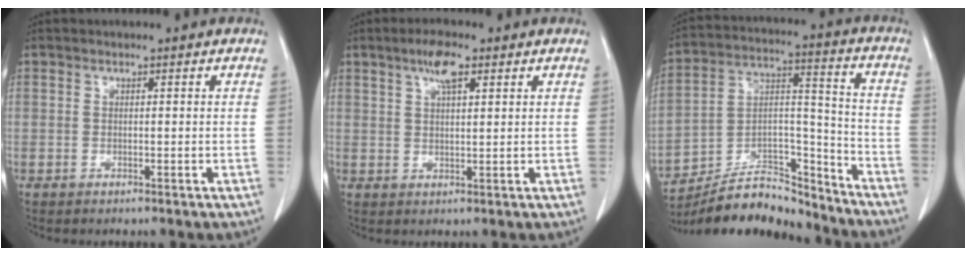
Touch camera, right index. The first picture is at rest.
{"total": 4.5, "force": [2.6, 1.1, 3.6], "torque": [-0.073, 0.007, 0.047]}
{"total": 15.9, "force": [-14.8, 4.0, 4.1], "torque": [-0.068, 0.048, -0.249]}